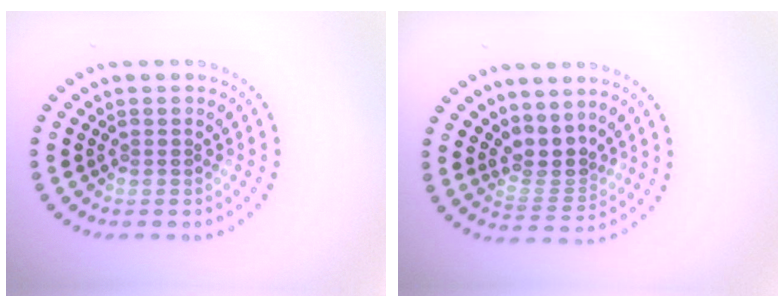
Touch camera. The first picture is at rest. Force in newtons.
{"total": 2.7, "press": 1.9, "slide": 2.0}